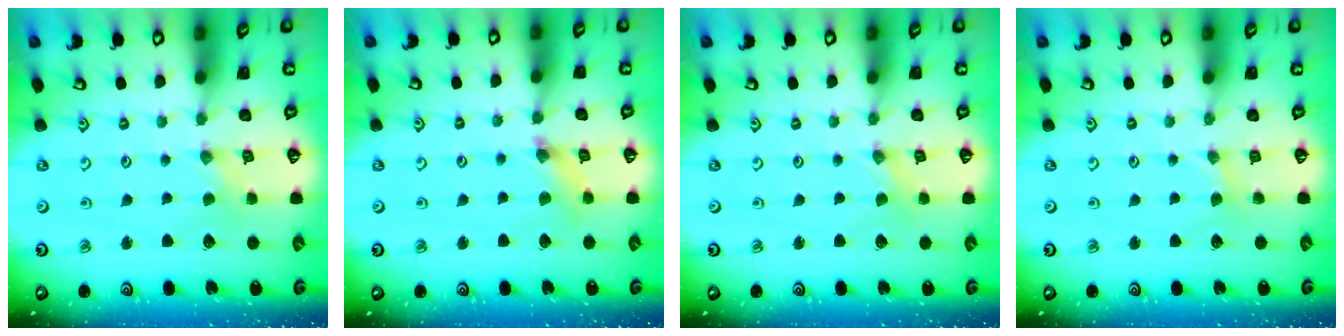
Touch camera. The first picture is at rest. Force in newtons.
{"total": 3.9, "press": 3.9, "slide": 0.4}
{"total": 0.0}
{"total": 1.3, "press": 1.2, "slide": 0.3}